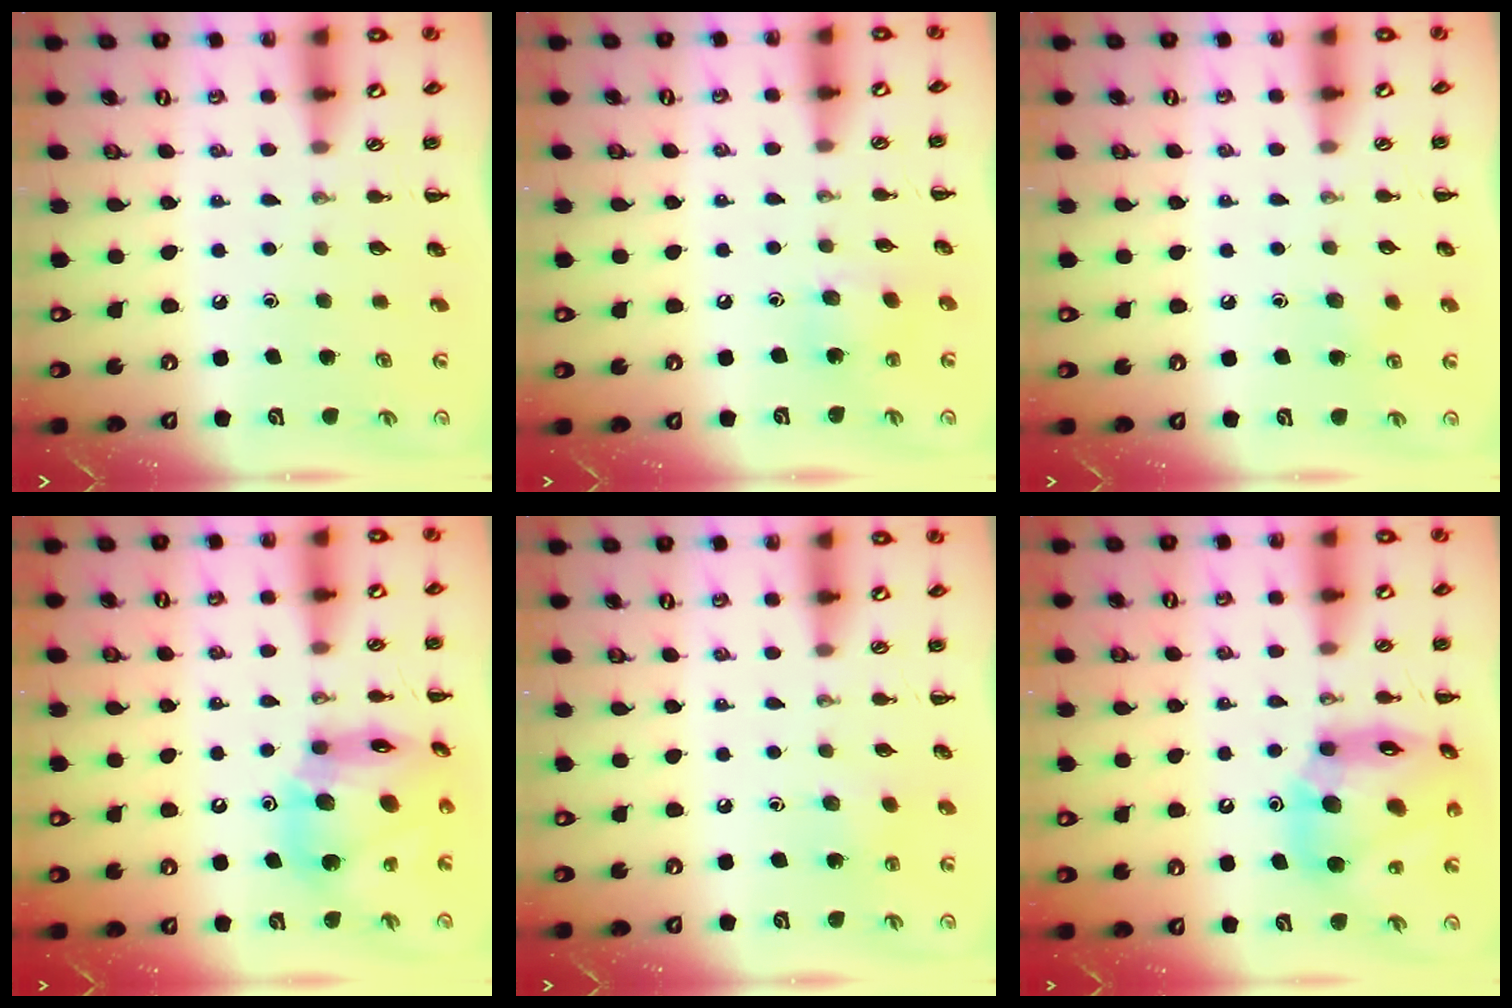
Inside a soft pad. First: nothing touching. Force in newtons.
{"total": 5.9, "press": 5.7, "slide": 1.4}
{"total": 4.9, "press": 4.6, "slide": 1.5}
{"total": 18.3, "press": 18.0, "slide": 3.6}
{"total": 2.6, "press": 2.5, "slide": 0.7}
{"total": 18.1, "press": 17.4, "slide": 5.1}